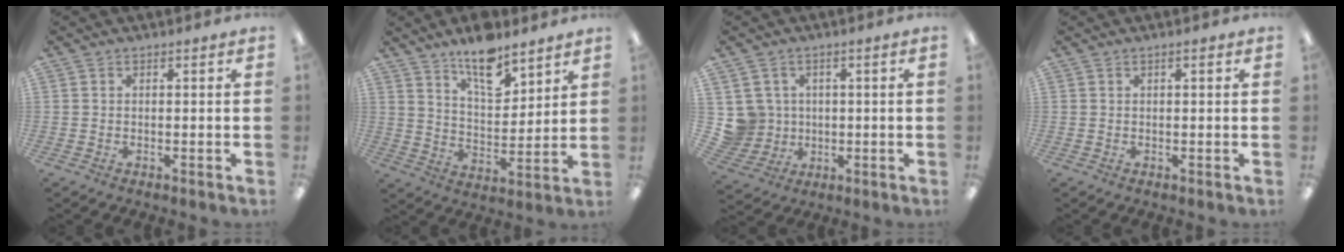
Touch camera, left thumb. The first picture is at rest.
{"total": 12.7, "force": [9.6, 5.1, 6.5], "torque": [-0.097, -0.057, 0.169]}
{"total": 6.8, "force": [1.5, 6.6, 0.4], "torque": [-0.025, 0.000, 0.039]}
{"total": 0.8, "force": [0.4, 0.1, 0.7], "torque": [-0.013, 0.002, 0.007]}